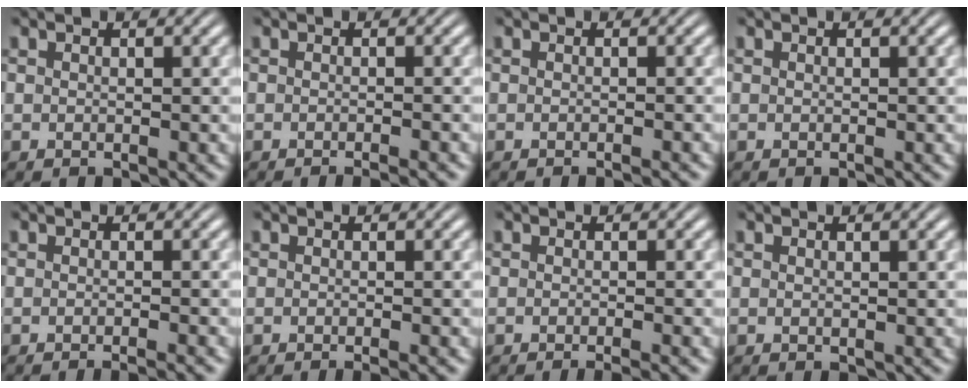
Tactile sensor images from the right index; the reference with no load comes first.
{"total": 1.8, "force": [-1.6, -0.1, 0.8], "torque": [-0.004, 0.002, -0.027]}
{"total": 0.9, "force": [-0.8, -0.3, 0.4], "torque": [-0.001, 0.003, -0.014]}
{"total": 0.0}
{"total": 1.9, "force": [-1.7, -0.2, 0.8], "torque": [-0.006, 0.001, -0.029]}
{"total": 1.5, "force": [-1.3, -0.1, 0.8], "torque": [-0.004, 0.003, -0.022]}
{"total": 2.1, "force": [-1.9, 0.0, 0.9], "torque": [-0.006, 0.001, -0.032]}
{"total": 0.0}